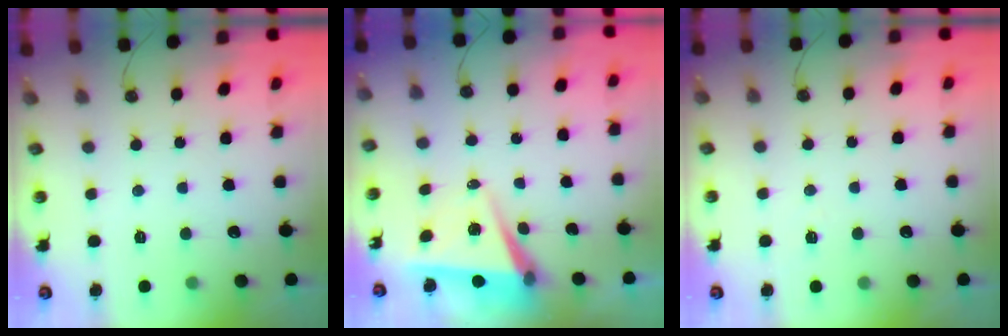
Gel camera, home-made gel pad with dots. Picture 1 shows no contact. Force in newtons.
{"total": 5.9, "press": 4.2, "slide": 4.2}
{"total": 4.5, "press": 3.2, "slide": 3.2}